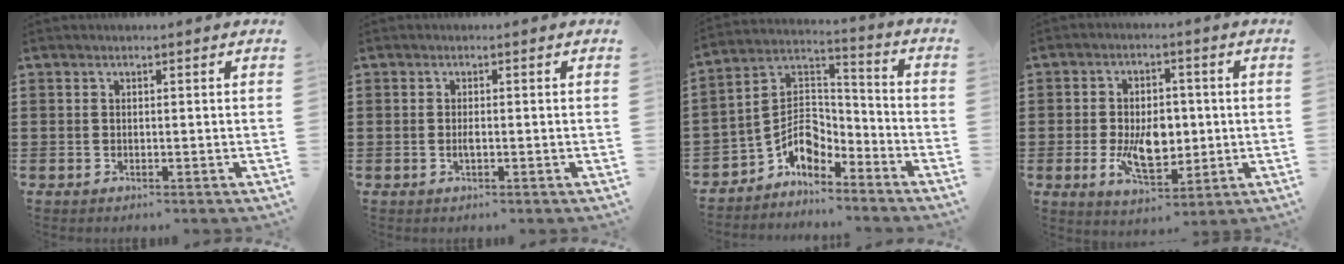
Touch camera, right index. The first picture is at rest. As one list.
[{"total": 1.2, "force": [-0.3, 0.3, 1.1], "torque": [-0.028, -0.005, -0.008]}, {"total": 6.9, "force": [-4.1, 4.5, 3.3], "torque": [-0.086, -0.003, -0.087]}, {"total": 8.7, "force": [-1.1, 5.0, 7.0], "torque": [-0.132, -0.002, -0.025]}]